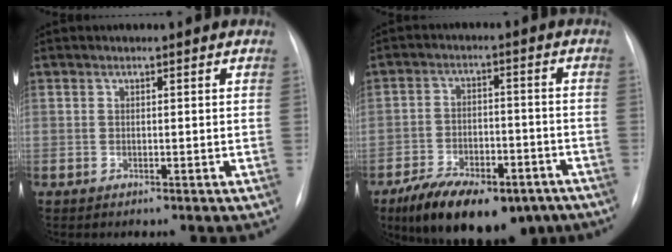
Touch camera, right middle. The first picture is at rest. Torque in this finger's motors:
{"motor_torque": [1.13, -1.01, 0.26, 0.15]}